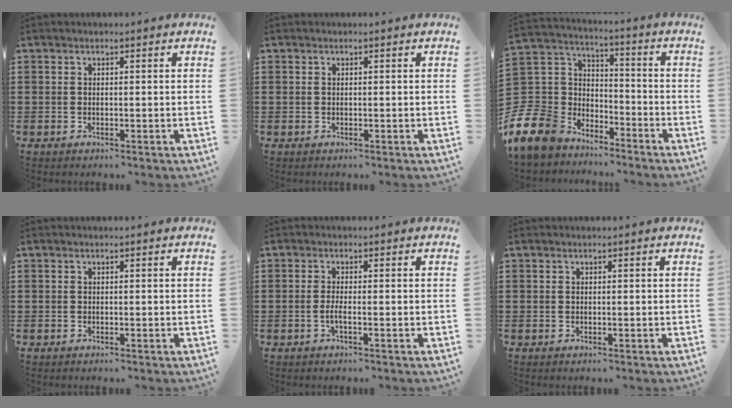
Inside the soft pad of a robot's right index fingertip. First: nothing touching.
{"total": 0.0}
{"total": 9.3, "force": [-6.2, 6.7, 1.6], "torque": [-0.099, -0.005, -0.127]}
{"total": 0.0}
{"total": 1.9, "force": [-0.8, 0.1, 1.7], "torque": [-0.038, -0.002, -0.018]}
{"total": 0.0}